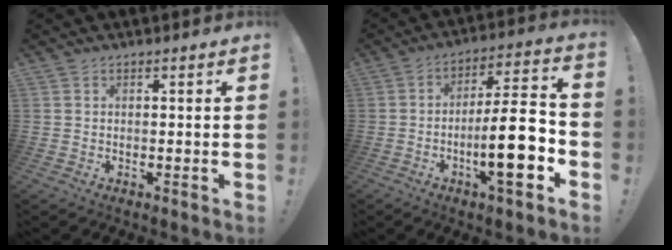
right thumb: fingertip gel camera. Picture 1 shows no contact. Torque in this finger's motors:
{"motor_torque": [0.20, 0.42, 1.38, -0.57, 0.17]}